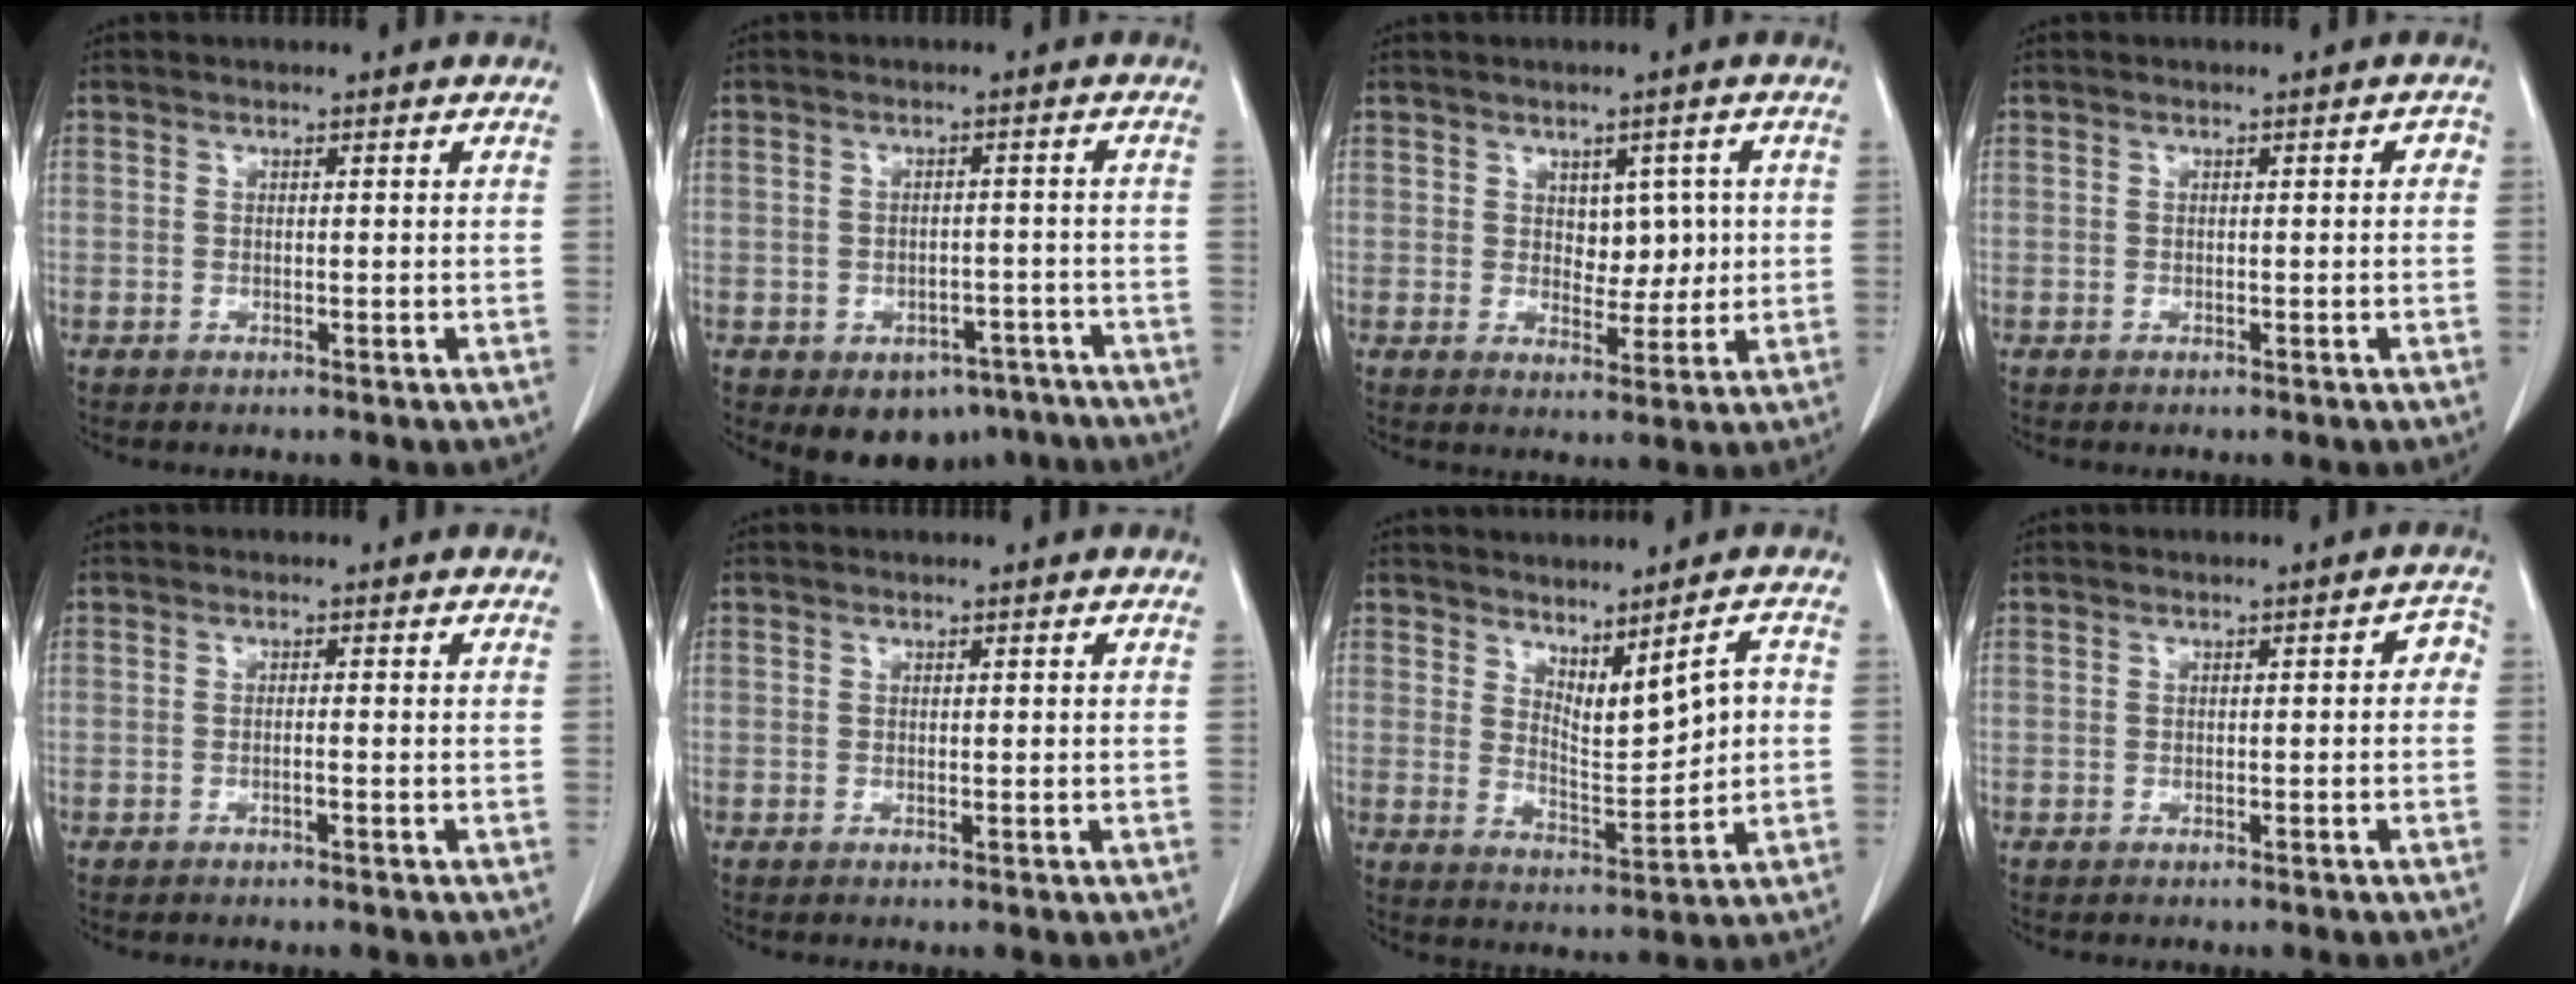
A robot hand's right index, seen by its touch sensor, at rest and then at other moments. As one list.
[{"total": 7.8, "force": [-5.1, 5.2, 2.7], "torque": [-0.014, 0.018, -0.061]}, {"total": 4.4, "force": [0.9, 2.8, 3.2], "torque": [-0.035, 0.002, 0.021]}, {"total": 0.9, "force": [0.0, 0.4, 0.7], "torque": [-0.001, 0.004, -0.001]}, {"total": 0.5, "force": [-0.3, -0.1, 0.5], "torque": [-0.007, 0.002, -0.006]}, {"total": 0.0}, {"total": 7.2, "force": [2.0, 2.0, 6.6], "torque": [-0.106, -0.002, 0.050]}, {"total": 2.0, "force": [-0.2, 1.1, 1.7], "torque": [-0.011, 0.014, -0.004]}]